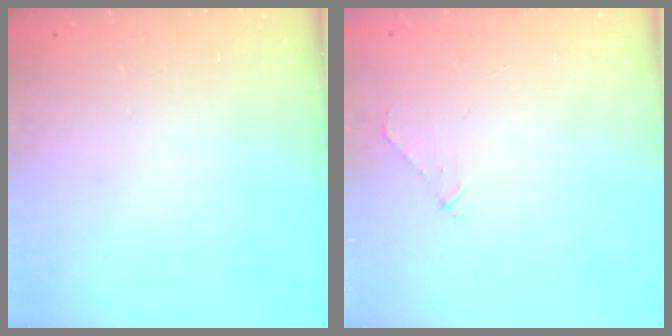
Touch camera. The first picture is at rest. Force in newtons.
{"total": 3.3, "press": 3.3, "slide": 0.6}